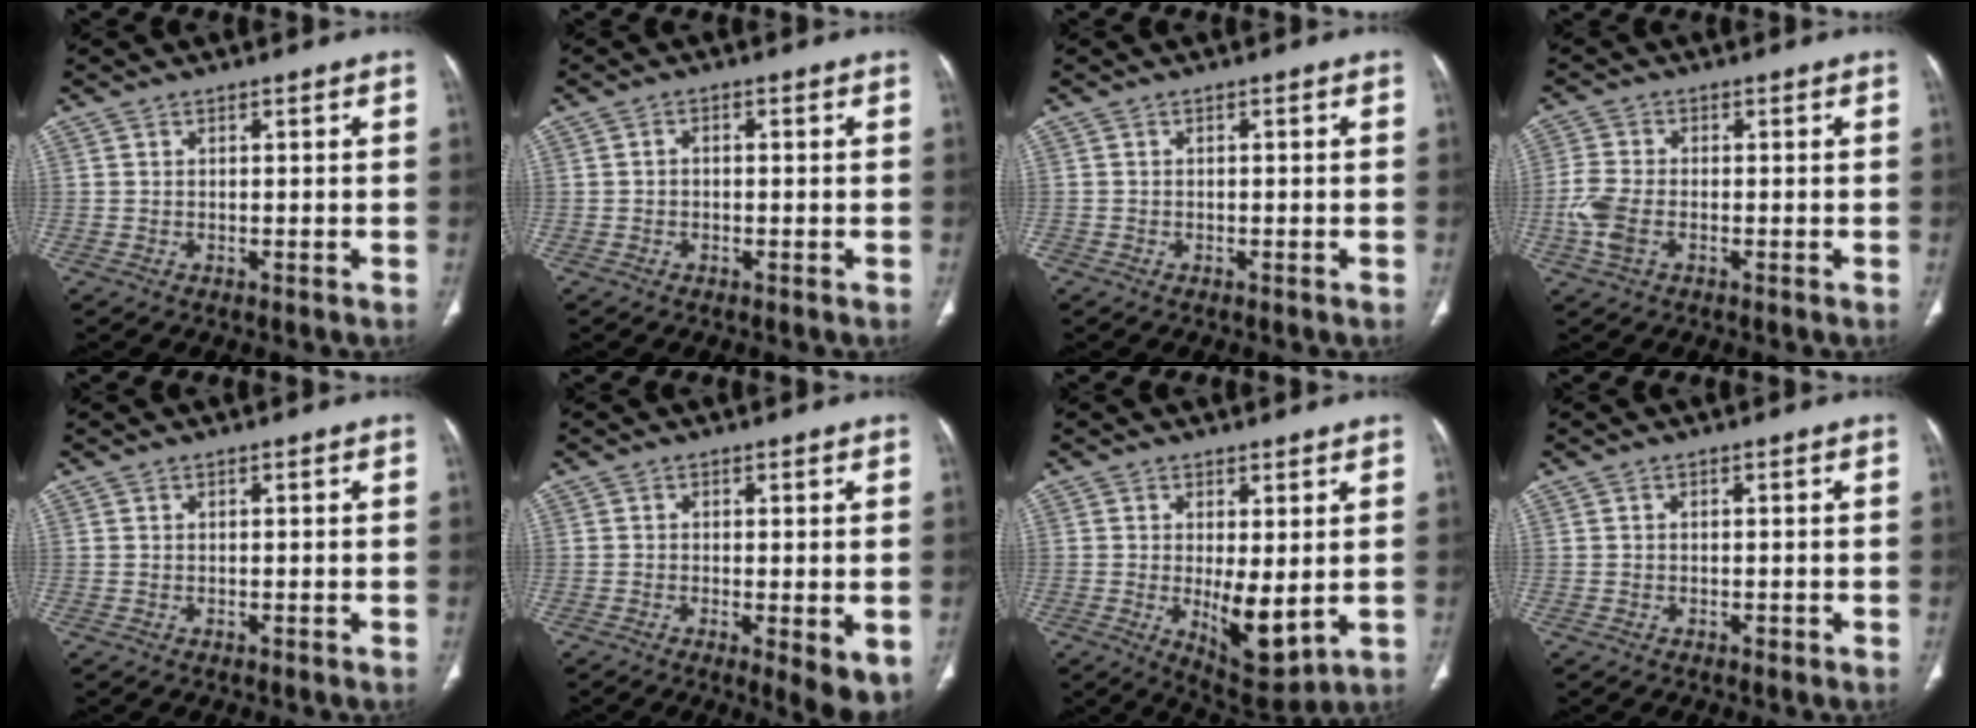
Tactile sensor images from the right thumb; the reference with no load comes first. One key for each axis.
{"total": 1.1, "fx": -0.2, "fy": 0.8, "fz": 0.7, "tx": -0.009, "ty": 0.005, "tz": -0.007}
{"total": 0.6, "fx": -0.3, "fy": 0.4, "fz": 0.2, "tx": 0.001, "ty": 0.004, "tz": -0.007}
{"total": 5.7, "fx": -1.7, "fy": 3.2, "fz": 4.3, "tx": -0.115, "ty": 0.005, "tz": -0.038}
{"total": 0.0}
{"total": 6.6, "fx": -1.6, "fy": 2.0, "fz": 6.0, "tx": -0.088, "ty": -0.019, "tz": -0.024}
{"total": 9.2, "fx": -0.8, "fy": 3.7, "fz": 8.4, "tx": -0.120, "ty": -0.026, "tz": 0.003}
{"total": 0.6, "fx": -0.3, "fy": 0.4, "fz": 0.3, "tx": -0.004, "ty": 0.001, "tz": -0.005}